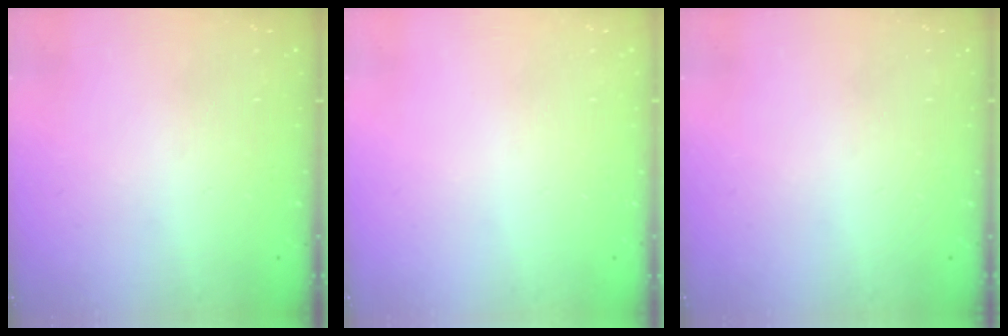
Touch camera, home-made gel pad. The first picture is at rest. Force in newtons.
{"total": 0.0}
{"total": 0.0}